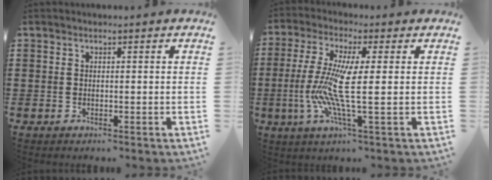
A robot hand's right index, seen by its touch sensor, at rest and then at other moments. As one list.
[{"total": 10.1, "force": [-1.0, 1.3, 10.0], "torque": [-0.225, -0.024, -0.030]}]